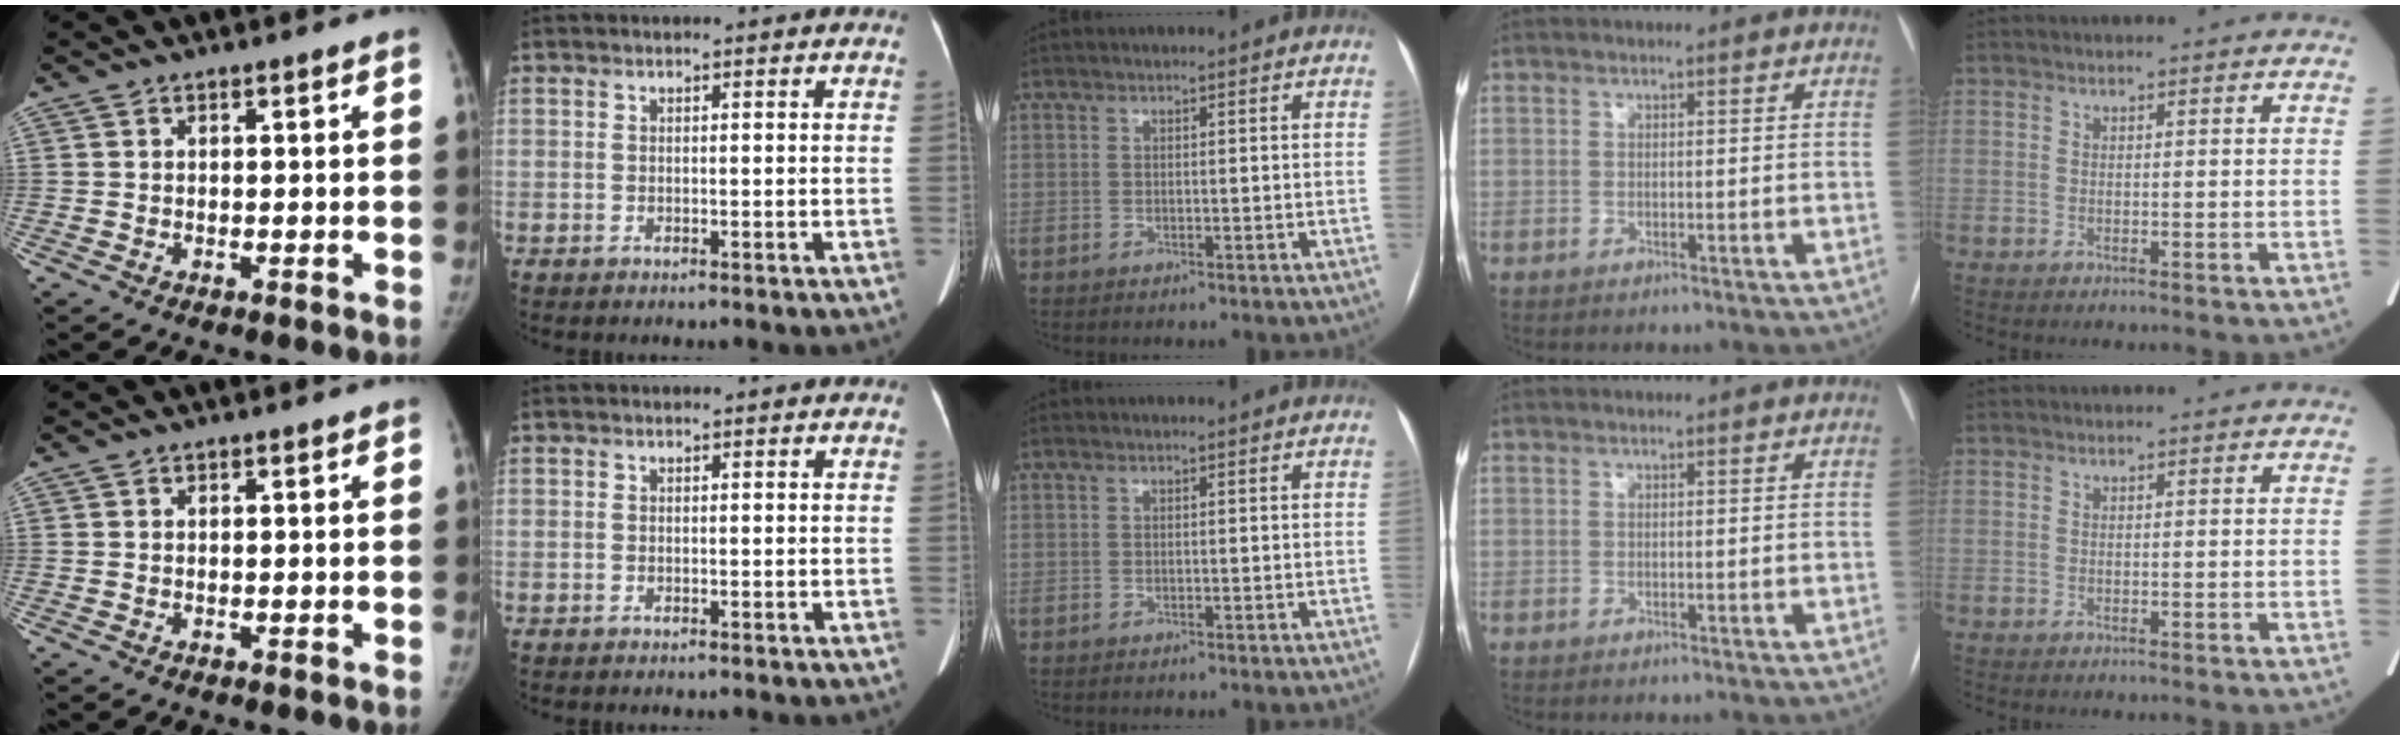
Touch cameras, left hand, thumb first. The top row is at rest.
{}